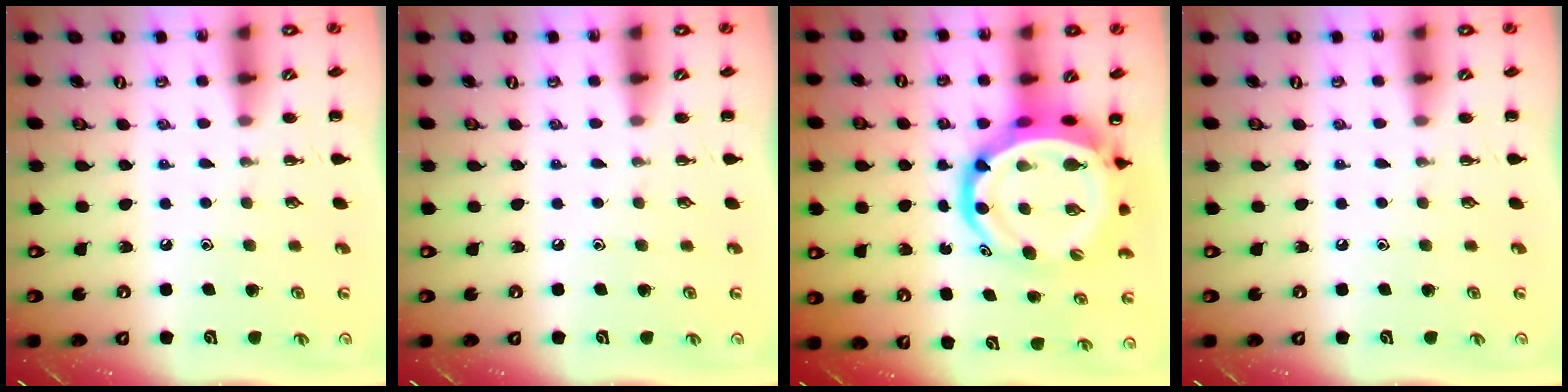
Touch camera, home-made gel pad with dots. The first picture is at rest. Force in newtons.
{"total": 0.0}
{"total": 13.2, "press": 12.7, "slide": 3.6}
{"total": 0.0}